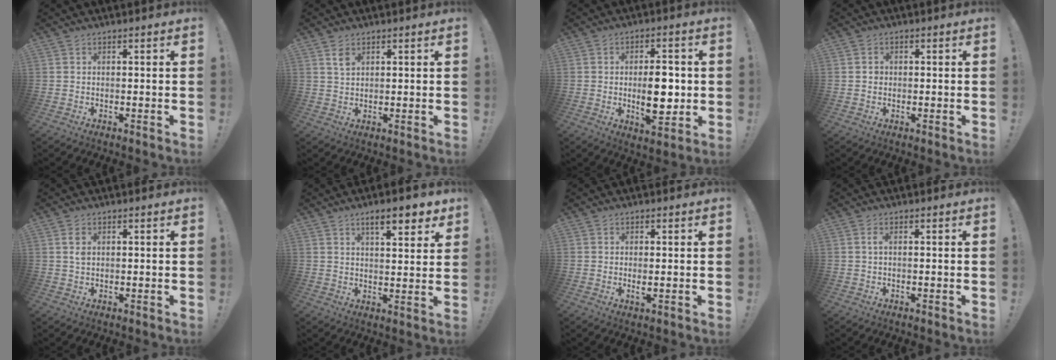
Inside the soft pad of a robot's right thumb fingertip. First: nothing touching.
{"total": 2.9, "force": [1.7, 1.6, 1.8], "torque": [-0.023, -0.006, 0.029]}
{"total": 11.4, "force": [-0.7, 5.5, 10.0], "torque": [-0.155, -0.009, -0.017]}
{"total": 1.2, "force": [-0.3, 1.1, 0.3], "torque": [0.003, 0.001, -0.009]}
{"total": 2.2, "force": [0.7, 1.2, 1.7], "torque": [-0.028, 0.000, 0.010]}
{"total": 8.5, "force": [5.3, 2.2, 6.2], "torque": [-0.079, -0.027, 0.085]}
{"total": 1.6, "force": [0.2, 0.3, 1.5], "torque": [-0.019, -0.006, 0.003]}
{"total": 1.1, "force": [0.1, 0.0, 1.1], "torque": [-0.023, 0.002, 0.001]}